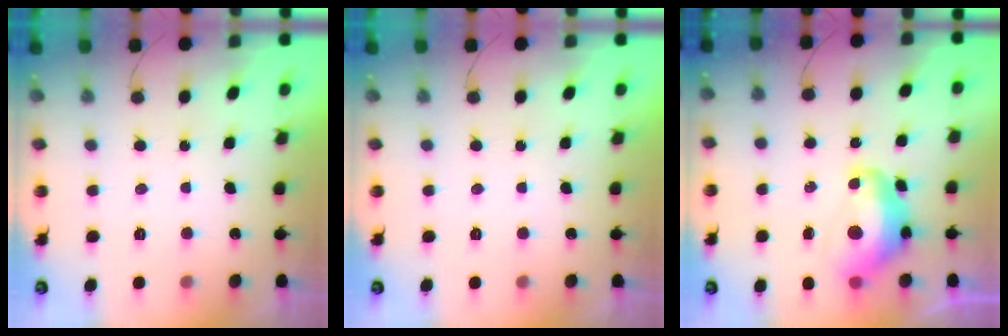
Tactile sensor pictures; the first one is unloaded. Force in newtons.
{"total": 0.0}
{"total": 12.2, "press": 12.1, "slide": 1.0}